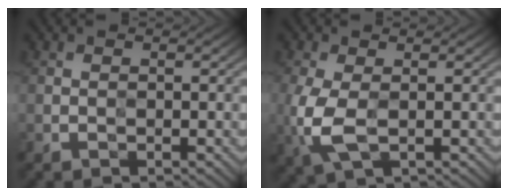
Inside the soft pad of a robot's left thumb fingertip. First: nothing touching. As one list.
[{"total": 5.6, "force": [-0.9, 2.9, 4.6], "torque": [-0.130, -0.007, -0.015]}]